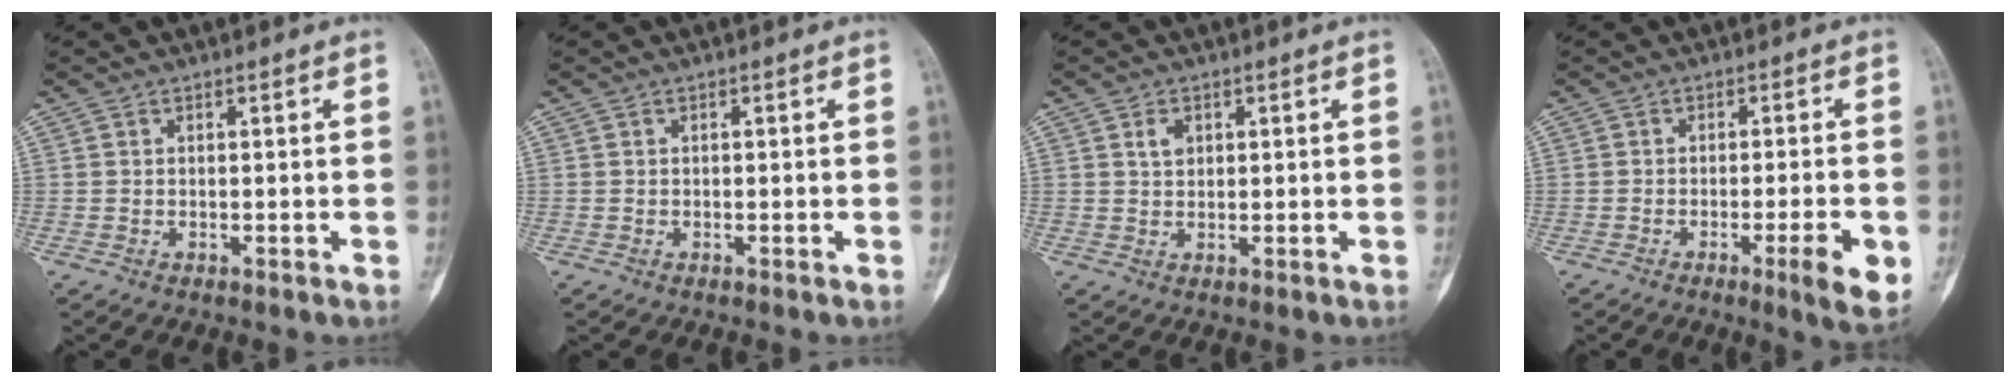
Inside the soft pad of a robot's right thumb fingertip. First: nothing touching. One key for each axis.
{"total": 0.0}
{"total": 2.4, "fx": 1.0, "fy": 1.7, "fz": 1.4, "tx": -0.018, "ty": -0.003, "tz": 0.017}
{"total": 6.8, "fx": -2.3, "fy": 0.8, "fz": 6.3, "tx": -0.088, "ty": -0.004, "tz": -0.030}